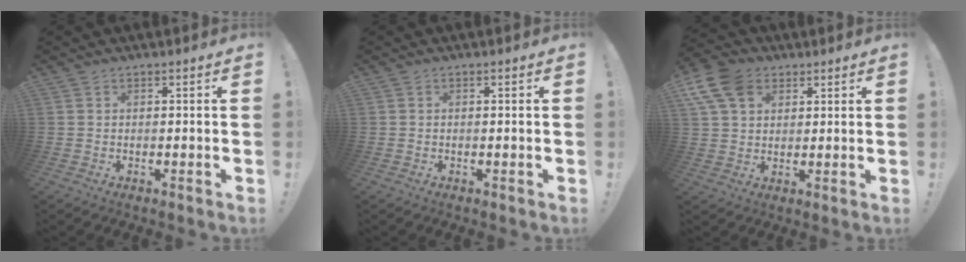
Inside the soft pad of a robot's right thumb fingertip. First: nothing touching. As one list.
[{"total": 0.0}, {"total": 11.8, "force": [5.2, 8.2, 6.7], "torque": [-0.132, -0.012, 0.104]}]